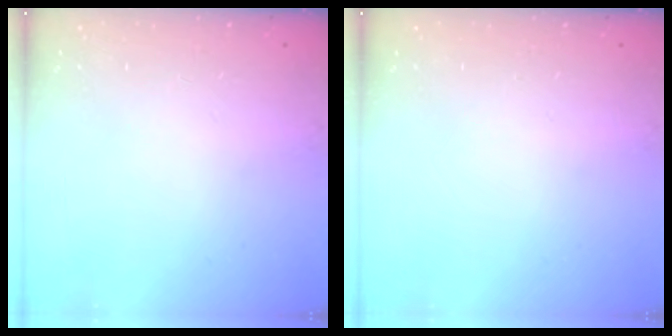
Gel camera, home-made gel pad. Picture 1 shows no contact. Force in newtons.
{"total": 0.0}